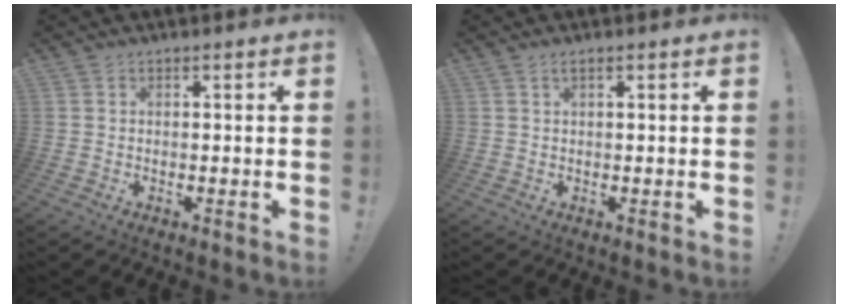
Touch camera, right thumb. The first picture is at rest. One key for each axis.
{"total": 1.4, "fx": 0.6, "fy": 0.2, "fz": 1.2, "tx": -0.021, "ty": 0.000, "tz": 0.008}